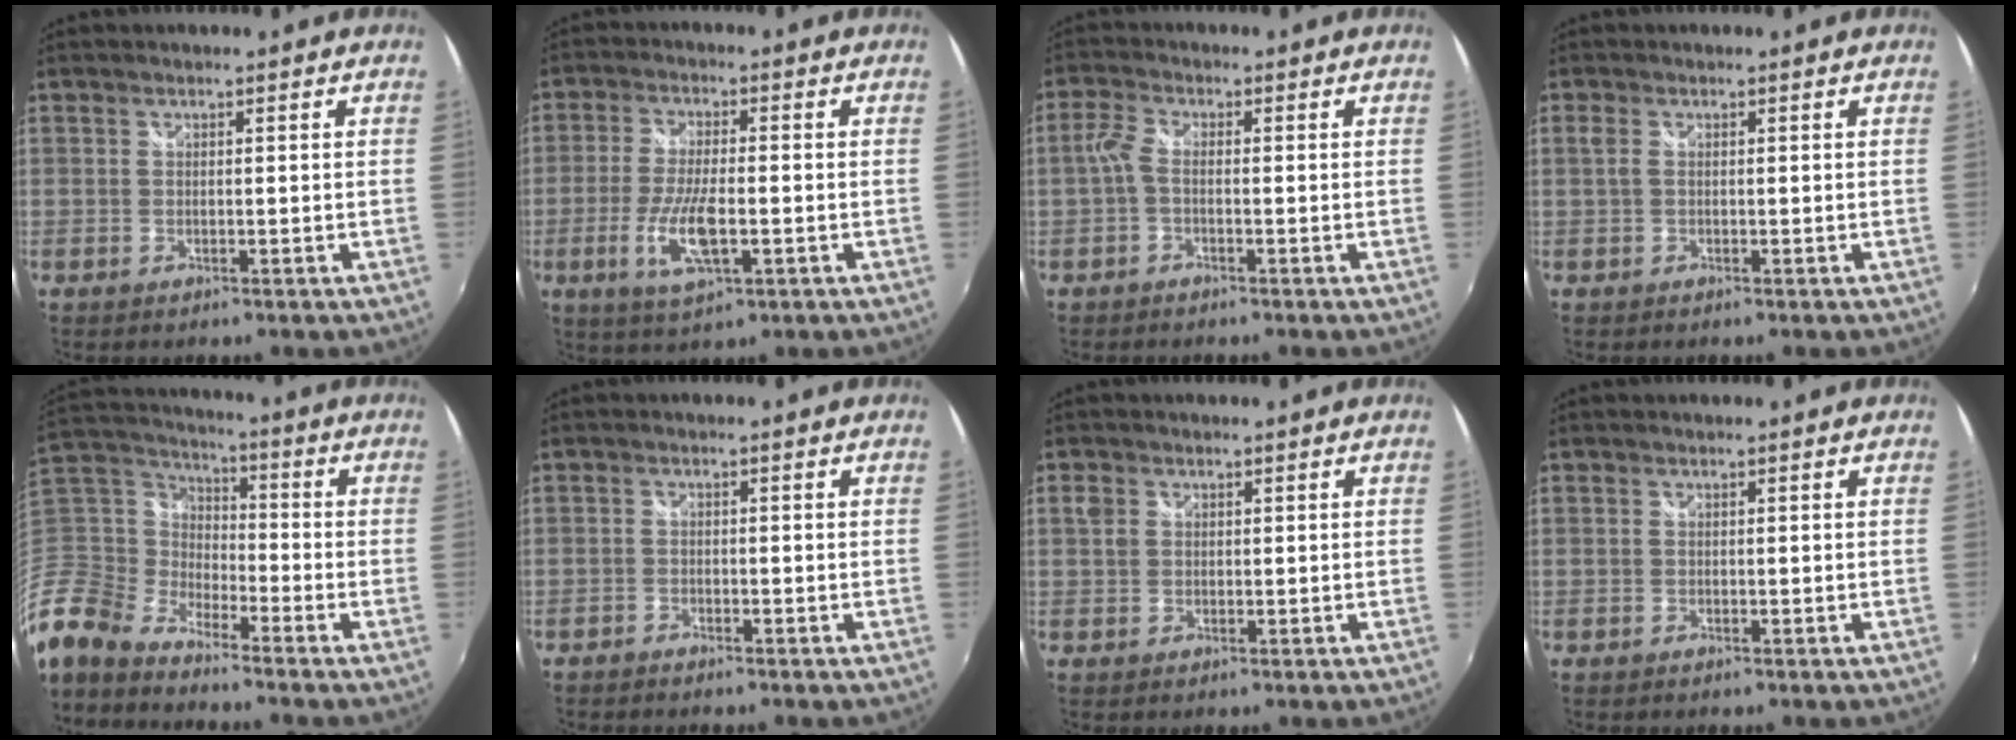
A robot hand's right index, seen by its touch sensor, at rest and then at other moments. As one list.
[{"total": 9.0, "force": [-2.7, 2.6, 8.2], "torque": [-0.170, -0.013, -0.051]}, {"total": 2.9, "force": [-0.8, 1.3, 2.5], "torque": [-0.057, 0.006, -0.018]}, {"total": 1.2, "force": [0.2, 0.7, 1.0], "torque": [-0.024, 0.000, 0.001]}, {"total": 15.2, "force": [-11.9, 8.2, 4.7], "torque": [-0.145, 0.010, -0.258]}, {"total": 1.5, "force": [-1.4, 0.5, 0.3], "torque": [-0.015, -0.004, -0.029]}, {"total": 2.0, "force": [0.5, 1.8, 0.9], "torque": [-0.018, 0.005, 0.007]}, {"total": 0.0}]